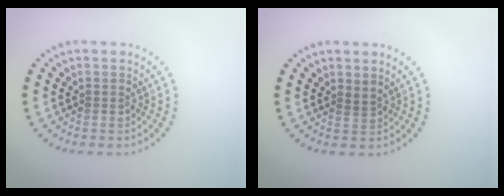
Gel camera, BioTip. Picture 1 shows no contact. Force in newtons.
{"total": 0.7, "press": 0.3, "slide": 0.6}